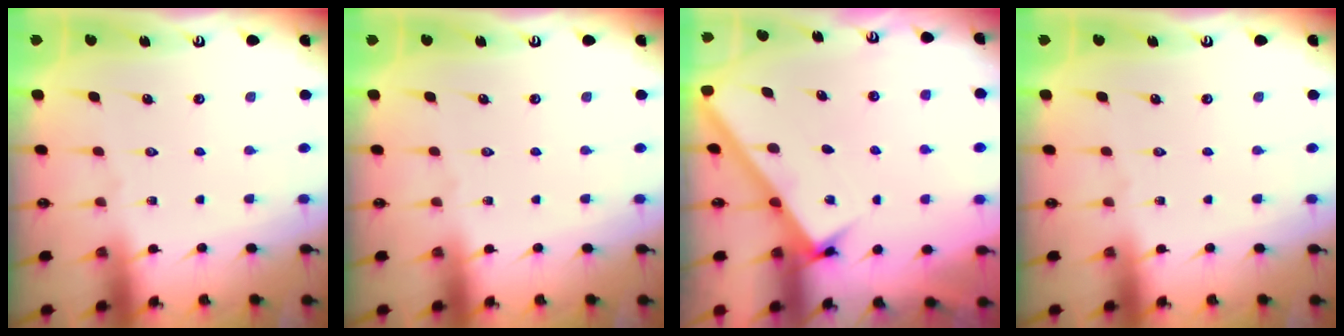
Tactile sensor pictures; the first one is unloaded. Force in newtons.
{"total": 0.0}
{"total": 2.9, "press": 2.9, "slide": 0.2}
{"total": 0.0}